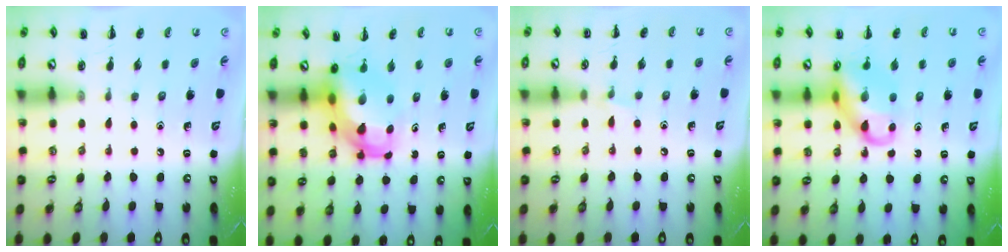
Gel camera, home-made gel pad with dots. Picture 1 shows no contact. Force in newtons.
{"total": 6.4, "press": 6.2, "slide": 1.8}
{"total": 3.5, "press": 3.3, "slide": 1.0}
{"total": 13.6, "press": 13.3, "slide": 3.1}